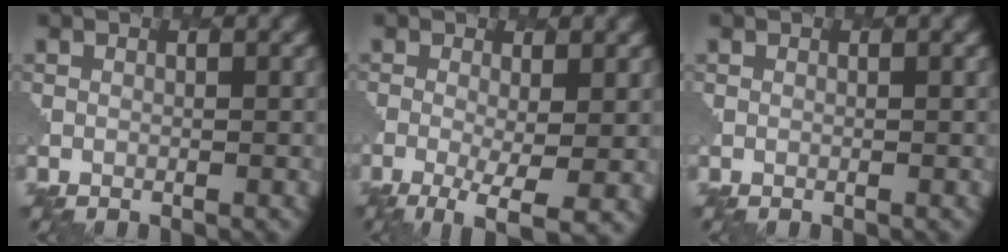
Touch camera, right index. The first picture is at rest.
{"total": 5.4, "force": [-1.5, 1.5, 4.9], "torque": [-0.092, -0.009, -0.024]}
{"total": 0.0}